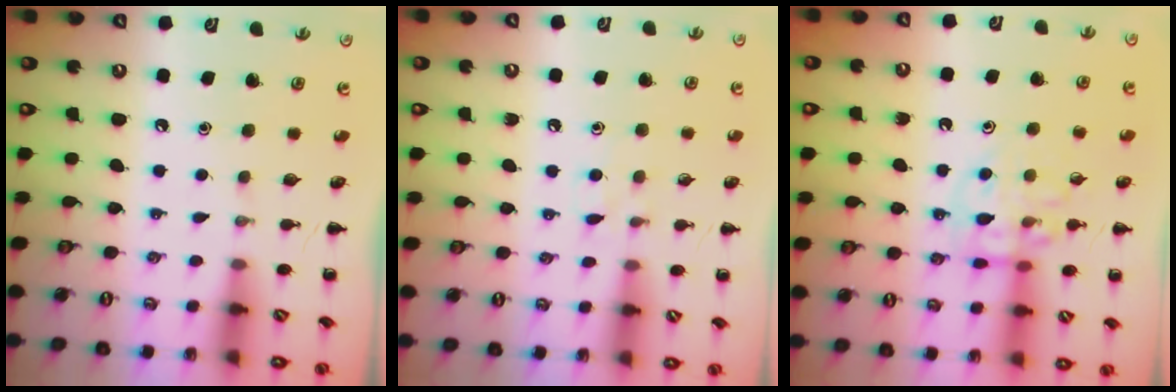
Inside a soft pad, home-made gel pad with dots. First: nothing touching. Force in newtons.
{"total": 4.1, "press": 3.9, "slide": 1.5}
{"total": 11.2, "press": 11.1, "slide": 1.4}